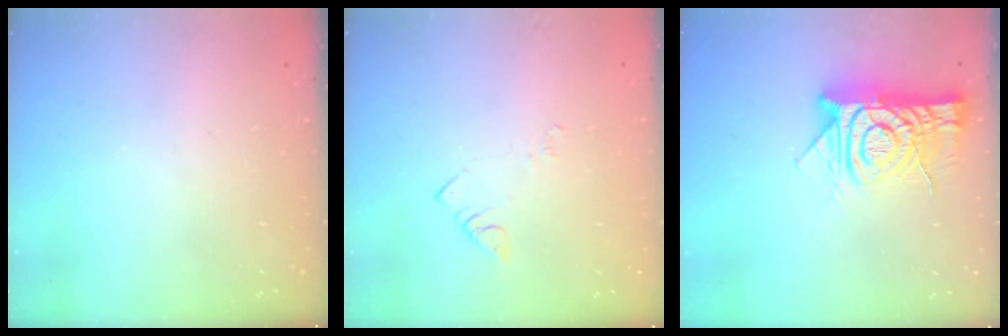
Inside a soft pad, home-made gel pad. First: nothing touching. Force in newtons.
{"total": 3.8, "press": 3.8, "slide": 0.3}
{"total": 15.9, "press": 15.9, "slide": 0.8}